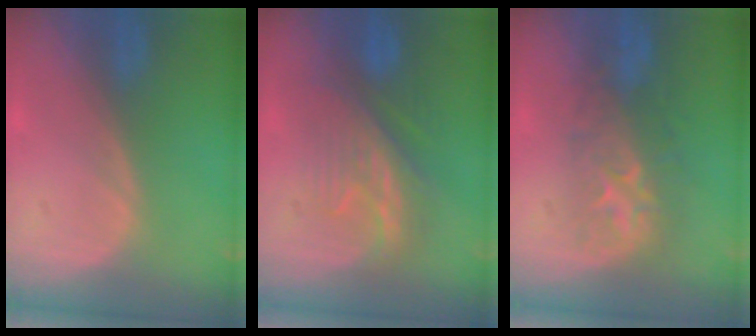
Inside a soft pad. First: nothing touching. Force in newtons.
{"total": 8.4, "press": 8.1, "slide": 1.9}
{"total": 8.0, "press": 7.8, "slide": 2.1}